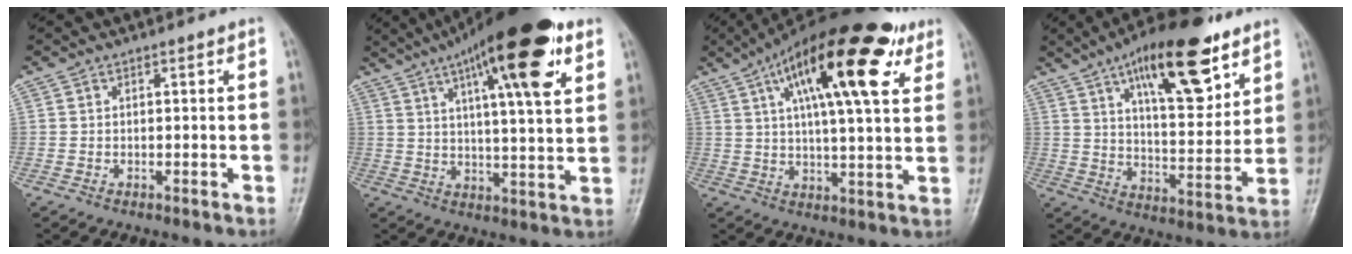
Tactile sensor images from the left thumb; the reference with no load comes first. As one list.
[{"total": 21.0, "force": [10.5, 5.1, 17.4], "torque": [-0.252, -0.016, 0.158]}, {"total": 23.0, "force": [10.8, 7.1, 19.1], "torque": [-0.286, -0.001, 0.166]}, {"total": 20.3, "force": [11.3, 7.6, 15.0], "torque": [-0.197, -0.049, 0.181]}]